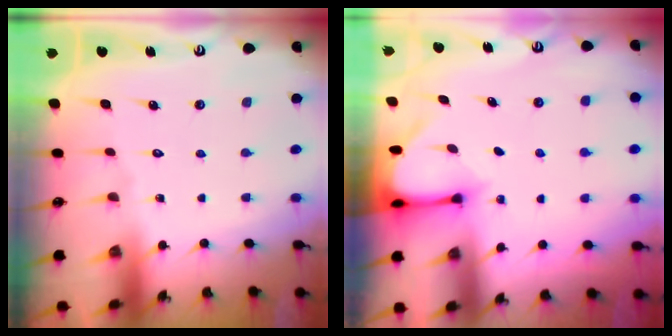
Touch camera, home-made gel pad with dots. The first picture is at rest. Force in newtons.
{"total": 3.3, "press": 3.3, "slide": 0.3}